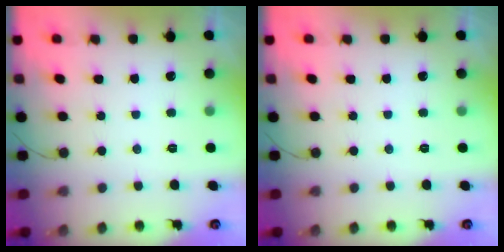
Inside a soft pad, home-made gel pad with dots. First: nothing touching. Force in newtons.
{"total": 0.0}